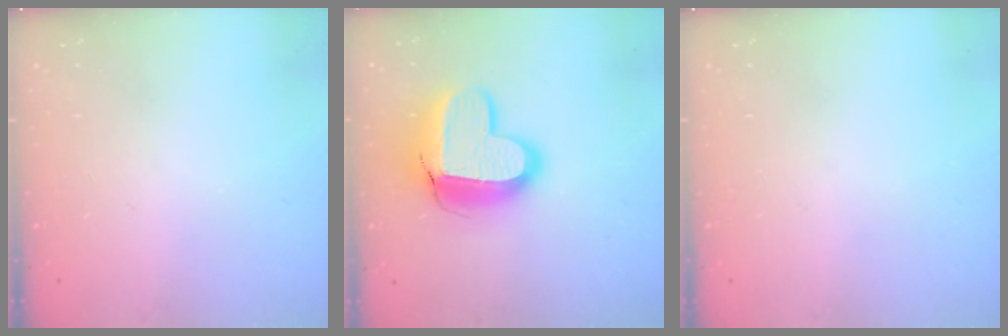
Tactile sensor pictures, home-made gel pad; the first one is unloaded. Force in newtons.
{"total": 17.3, "press": 17.2, "slide": 1.3}
{"total": 0.0}